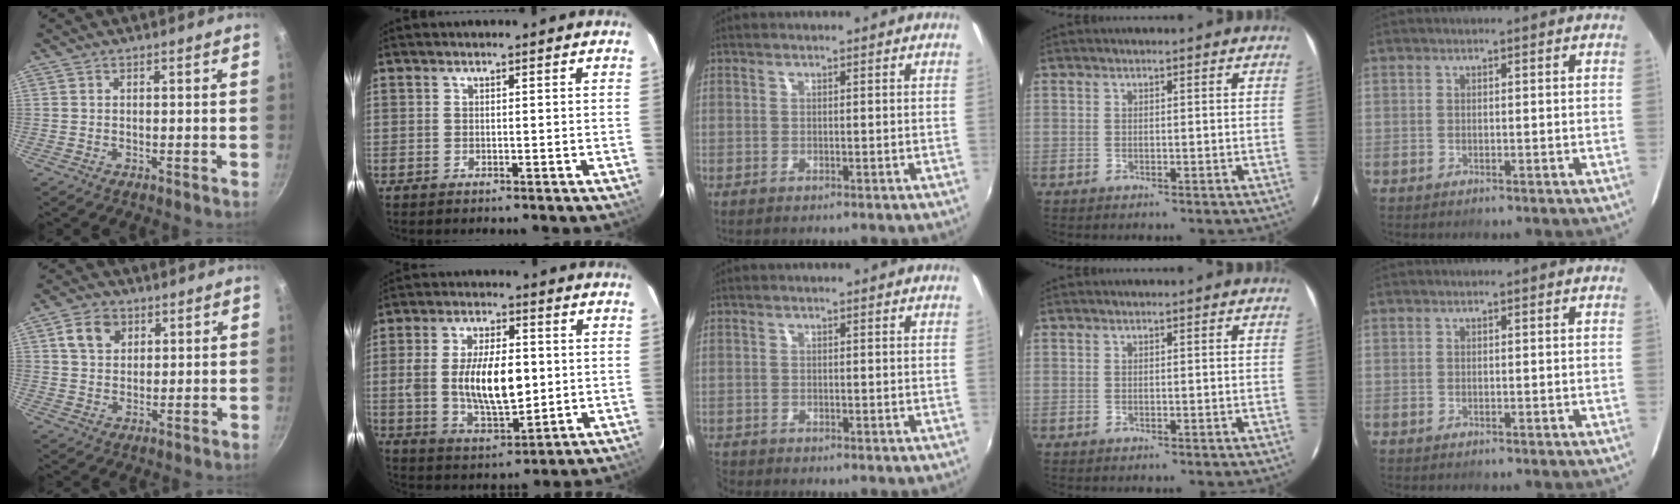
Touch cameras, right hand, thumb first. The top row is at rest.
{"thumb": {"total": 6.5, "force": [2.6, 4.9, 3.3], "torque": [-0.041, 0.001, 0.044]}, "index": {"total": 14.0, "force": [0.1, 6.5, 12.4], "torque": [-0.232, -0.004, 0.011]}, "middle": {"total": 2.1, "force": [-2.0, 0.7, 0.0], "torque": [-0.011, -0.009, -0.043]}}